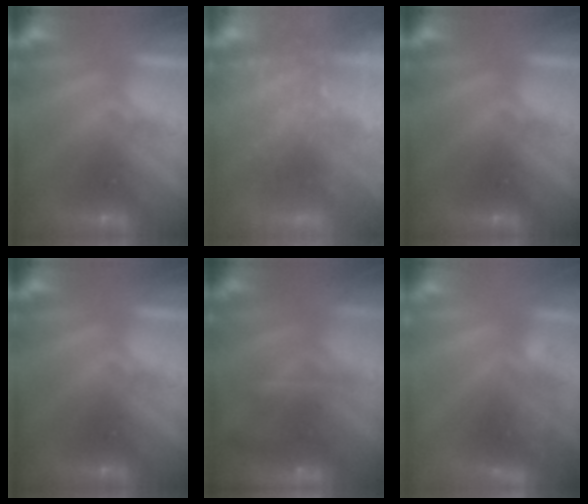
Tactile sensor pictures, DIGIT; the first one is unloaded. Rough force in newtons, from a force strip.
{"total": 7.7}
{"total": 0.0}
{"total": 0.0}
{"total": 10.5}
{"total": 4.6}